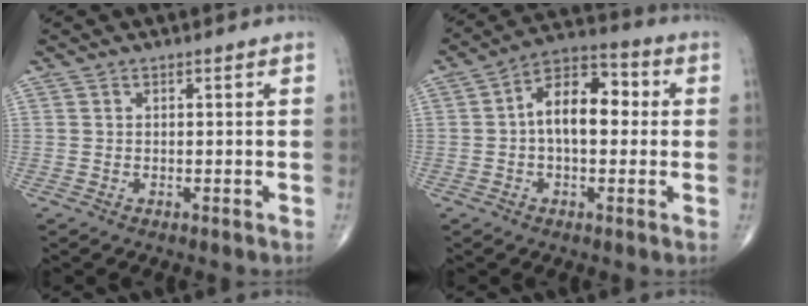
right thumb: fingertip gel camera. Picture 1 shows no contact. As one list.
[{"total": 11.6, "force": [0.7, 6.7, 9.4], "torque": [-0.136, 0.033, -0.001]}]